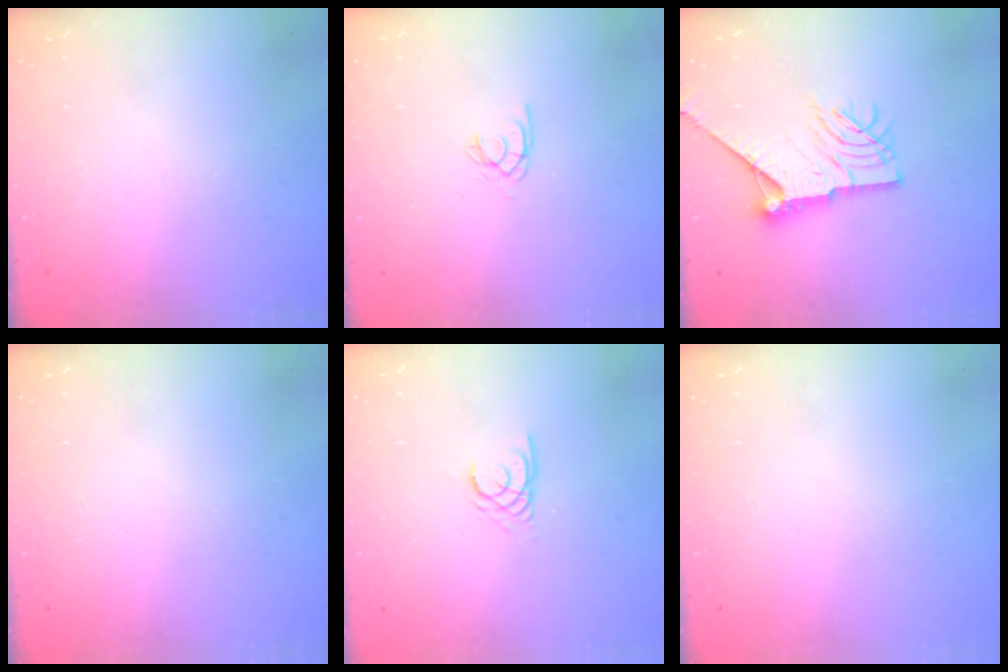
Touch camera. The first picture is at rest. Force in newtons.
{"total": 2.0, "press": 2.0, "slide": 0.4}
{"total": 16.6, "press": 16.6, "slide": 0.7}
{"total": 0.0}
{"total": 2.4, "press": 2.4, "slide": 0.2}
{"total": 0.0}